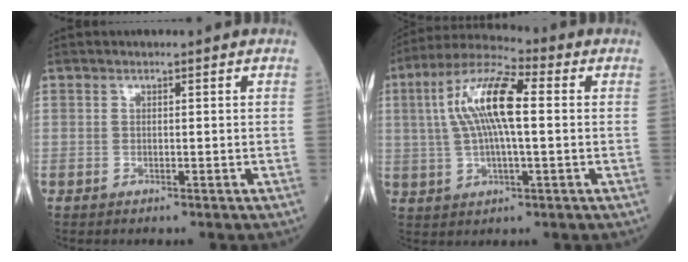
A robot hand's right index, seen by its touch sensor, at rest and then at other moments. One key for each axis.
{"total": 12.4, "fx": 1.8, "fy": 2.7, "fz": 11.9, "tx": -0.241, "ty": 0.025, "tz": 0.028}